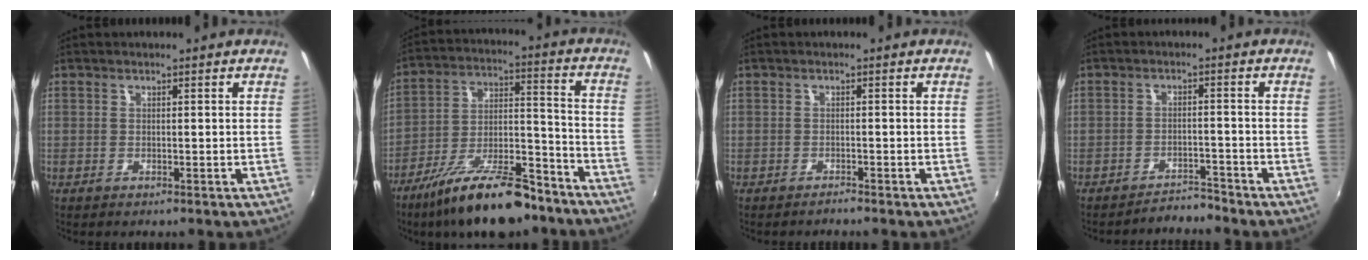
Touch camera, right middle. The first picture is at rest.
{"total": 18.5, "force": [-13.7, 5.7, 11.0], "torque": [-0.194, 0.001, -0.216]}
{"total": 0.9, "force": [-0.9, -0.1, 0.1], "torque": [-0.002, -0.002, -0.015]}
{"total": 3.6, "force": [-3.6, 0.1, 0.0], "torque": [-0.006, 0.006, -0.053]}